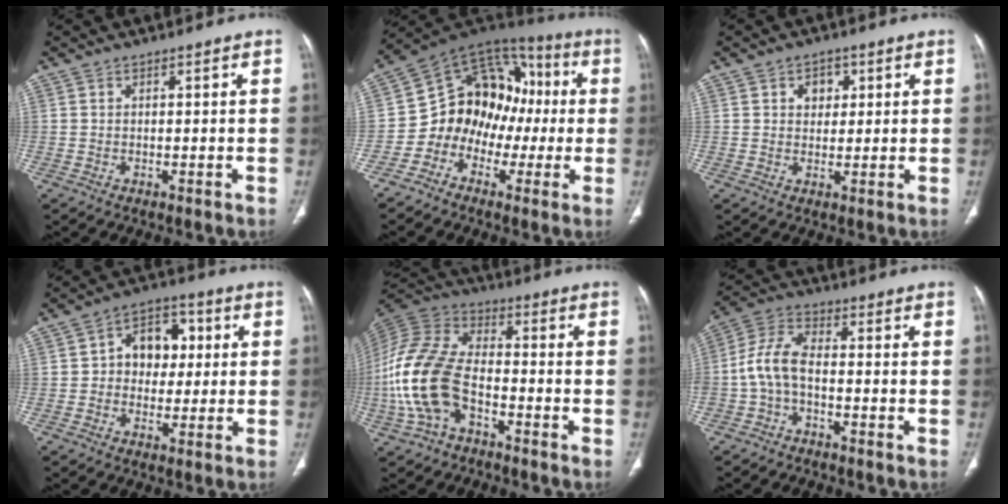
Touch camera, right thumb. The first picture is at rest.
{"total": 15.2, "force": [-2.9, 12.6, 7.9], "torque": [-0.070, 0.081, -0.060]}
{"total": 3.8, "force": [1.4, 3.0, 2.0], "torque": [-0.007, -0.004, 0.020]}
{"total": 9.8, "force": [1.3, 7.4, 6.3], "torque": [-0.047, 0.017, 0.014]}
{"total": 17.4, "force": [-5.4, 10.1, 13.1], "torque": [-0.284, 0.033, -0.107]}
{"total": 7.6, "force": [-1.9, 4.1, 6.1], "torque": [-0.130, 0.032, -0.047]}